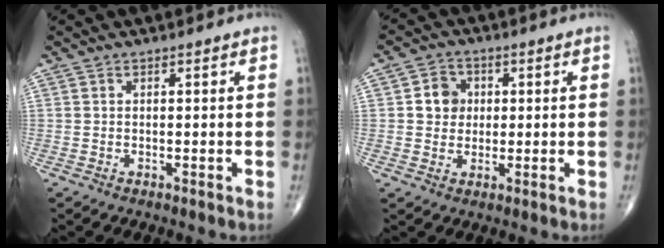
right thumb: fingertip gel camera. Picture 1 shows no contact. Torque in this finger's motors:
{"motor_torque": [0.40, 1.09, 0.35, -0.03, -0.02]}